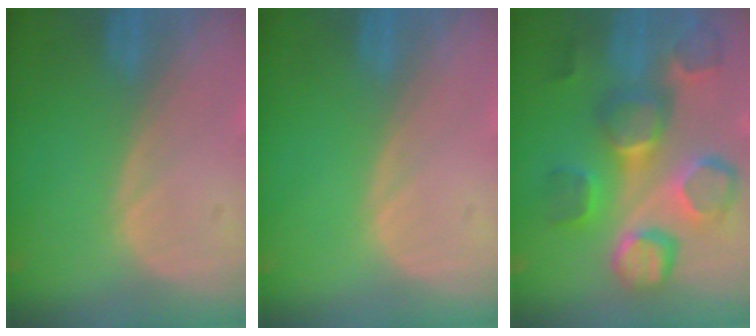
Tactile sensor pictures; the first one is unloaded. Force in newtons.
{"total": 0.0}
{"total": 11.7, "press": 10.8, "slide": 4.4}